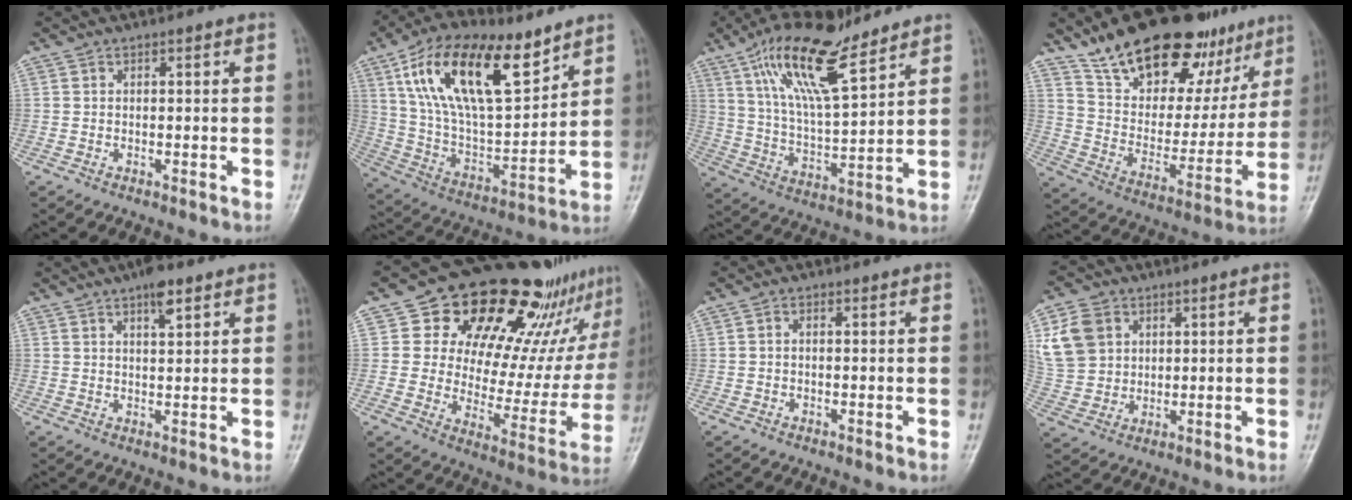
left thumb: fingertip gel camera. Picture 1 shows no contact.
{"total": 23.7, "force": [12.2, 10.5, 17.5], "torque": [-0.292, -0.034, 0.227]}
{"total": 16.4, "force": [10.4, 5.2, 11.5], "torque": [-0.195, -0.040, 0.198]}
{"total": 26.2, "force": [17.6, 12.5, 14.8], "torque": [-0.176, -0.056, 0.283]}
{"total": 4.6, "force": [2.8, 1.5, 3.3], "torque": [-0.044, -0.009, 0.043]}
{"total": 25.7, "force": [16.8, 12.8, 14.6], "torque": [-0.164, -0.057, 0.235]}
{"total": 1.0, "force": [0.0, 0.6, 0.8], "torque": [-0.009, 0.004, -0.003]}
{"total": 10.3, "force": [3.4, 8.3, 5.0], "torque": [-0.083, -0.004, 0.071]}